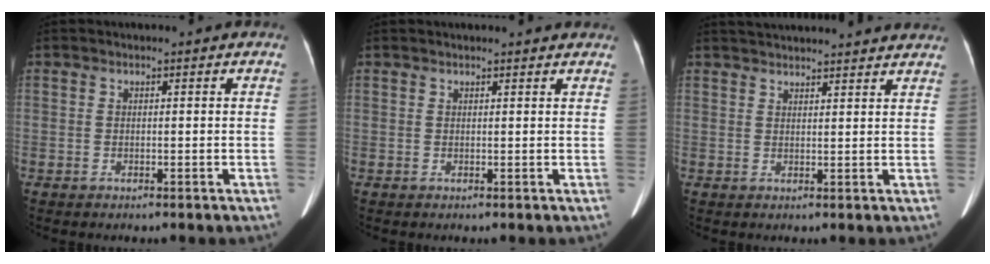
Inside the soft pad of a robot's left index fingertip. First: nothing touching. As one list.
[{"total": 4.9, "force": [4.7, 0.5, 1.4], "torque": [-0.015, 0.023, 0.046]}, {"total": 16.3, "force": [15.5, 1.4, 5.0], "torque": [-0.075, 0.031, 0.202]}]